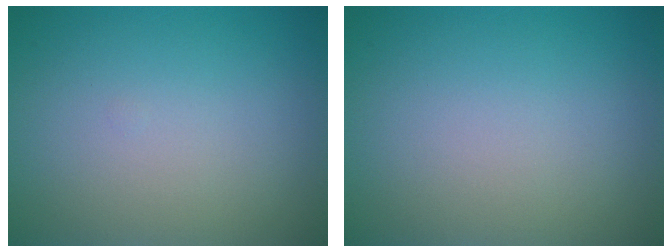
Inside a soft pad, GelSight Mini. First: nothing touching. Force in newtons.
{"total": 0.0}